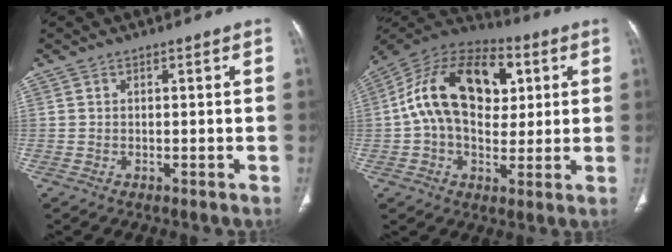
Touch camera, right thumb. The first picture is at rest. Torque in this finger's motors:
{"motor_torque": [2.42, 2.58, 1.36, -0.76, 0.26]}